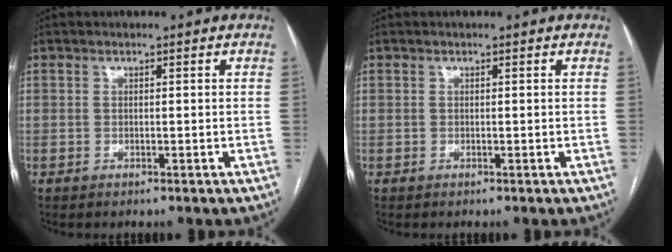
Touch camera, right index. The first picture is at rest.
{"total": 0.0}